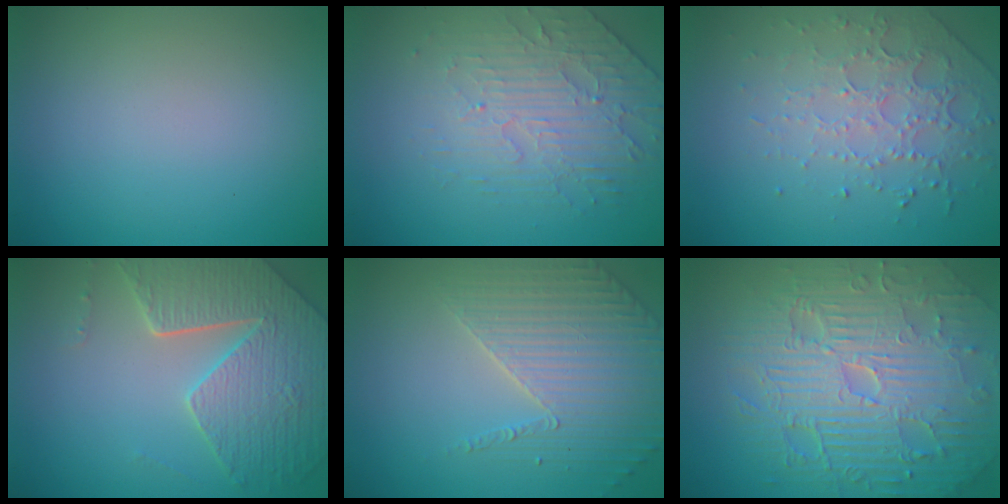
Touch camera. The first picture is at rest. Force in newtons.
{"total": 4.5, "press": 3.3, "slide": 3.0}
{"total": 4.4, "press": 3.0, "slide": 3.2}
{"total": 6.9, "press": 5.3, "slide": 4.4}
{"total": 3.7, "press": 3.7, "slide": 0.7}
{"total": 11.6, "press": 7.5, "slide": 8.8}